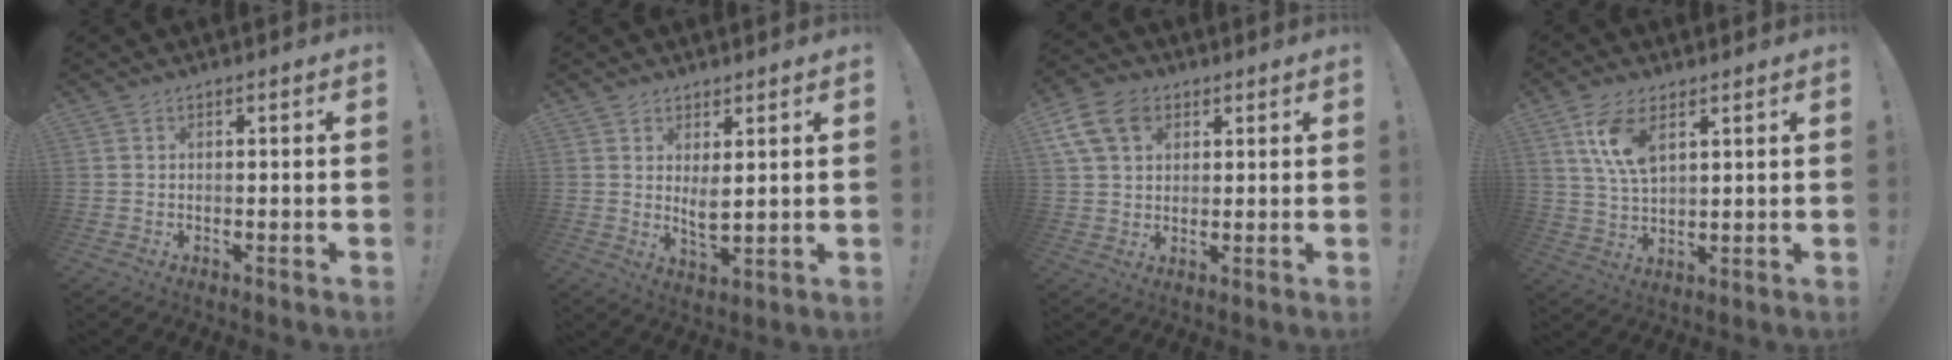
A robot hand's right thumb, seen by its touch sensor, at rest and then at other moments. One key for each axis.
{"total": 4.6, "fx": 2.4, "fy": 1.6, "fz": 3.6, "tx": -0.048, "ty": -0.022, "tz": 0.042}
{"total": 12.4, "fx": 5.2, "fy": 8.8, "fz": 6.9, "tx": -0.131, "ty": -0.016, "tz": 0.105}
{"total": 10.0, "fx": 4.9, "fy": 4.8, "fz": 7.2, "tx": -0.145, "ty": -0.014, "tz": 0.088}